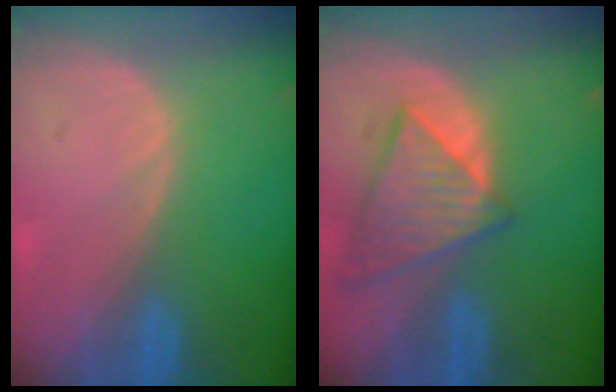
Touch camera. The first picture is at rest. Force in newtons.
{"total": 8.2, "press": 7.3, "slide": 3.8}